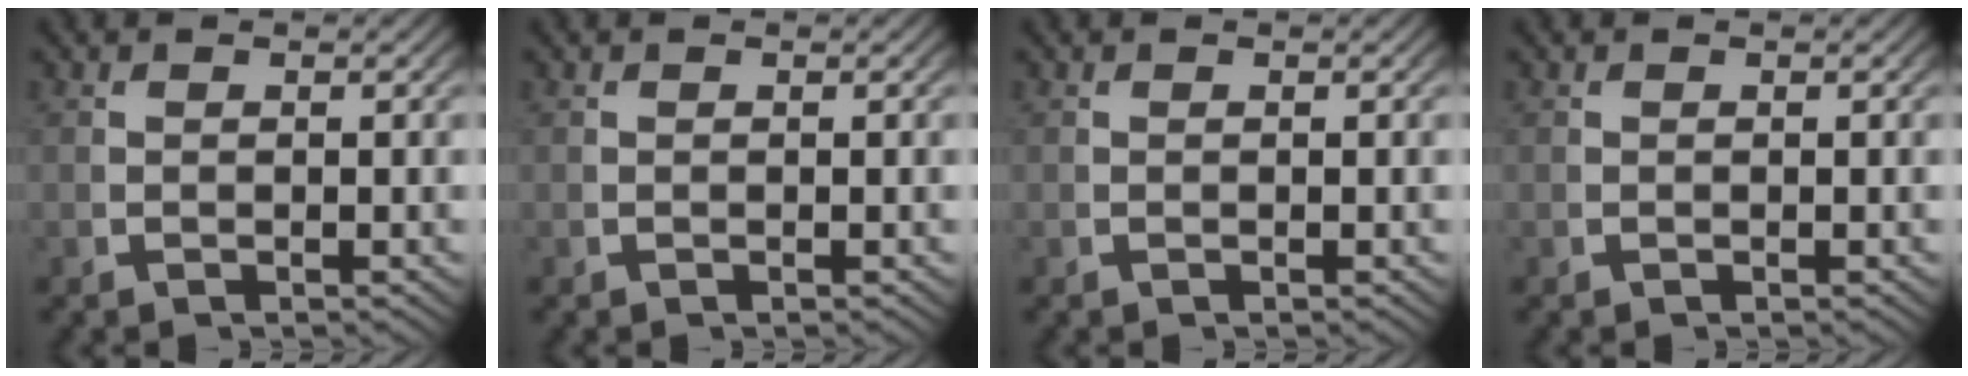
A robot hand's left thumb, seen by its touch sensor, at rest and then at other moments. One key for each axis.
{"total": 0.0}
{"total": 0.0}
{"total": 0.0}